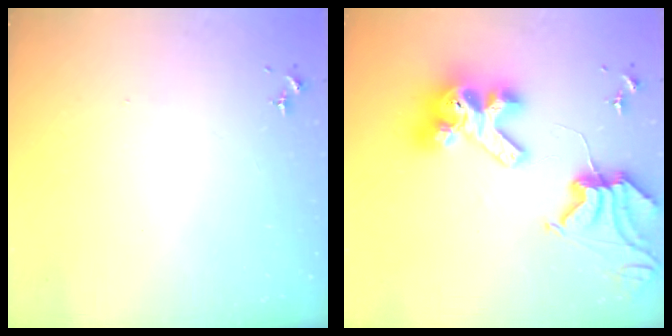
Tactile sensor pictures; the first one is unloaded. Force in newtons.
{"total": 16.8, "press": 16.7, "slide": 2.2}